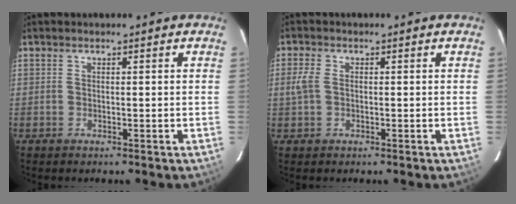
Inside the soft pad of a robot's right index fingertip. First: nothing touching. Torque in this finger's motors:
{"motor_torque": [0.14, 0.10, 0.07, 0.03]}